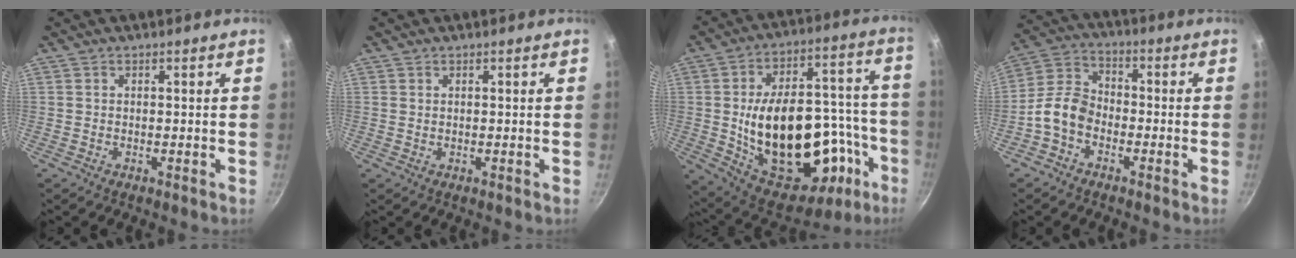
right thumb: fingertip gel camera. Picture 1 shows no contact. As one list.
[{"total": 0.0}, {"total": 32.2, "force": [-7.8, 18.3, 25.3], "torque": [-0.338, 0.053, -0.082]}, {"total": 8.3, "force": [-3.3, 5.8, 4.9], "torque": [-0.085, 0.041, -0.083]}]